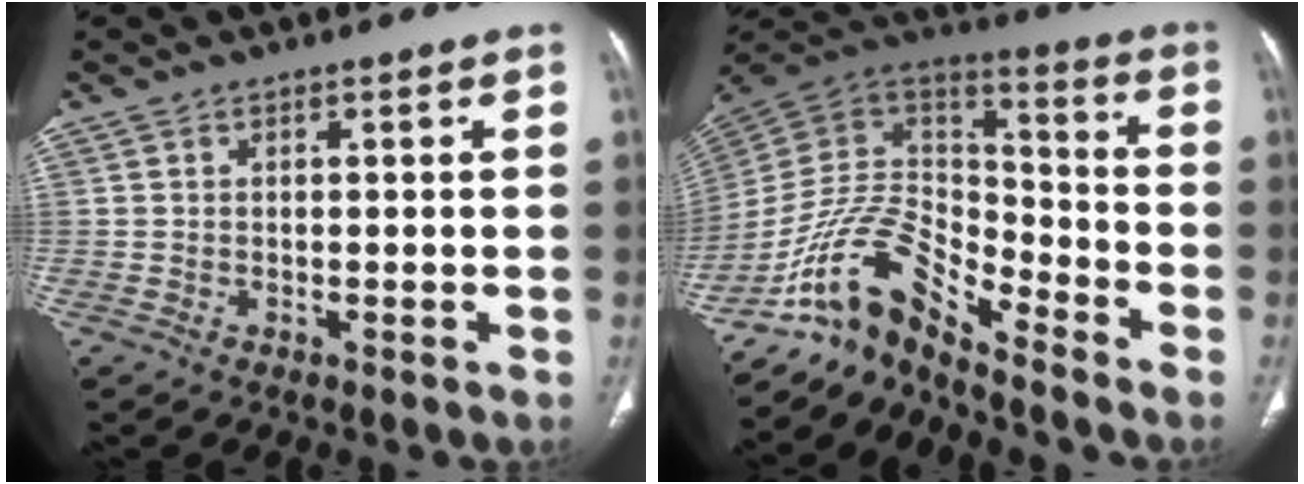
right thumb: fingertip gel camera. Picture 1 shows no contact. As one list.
[{"total": 13.3, "force": [-11.2, 3.8, 6.0], "torque": [-0.109, 0.103, -0.219]}]